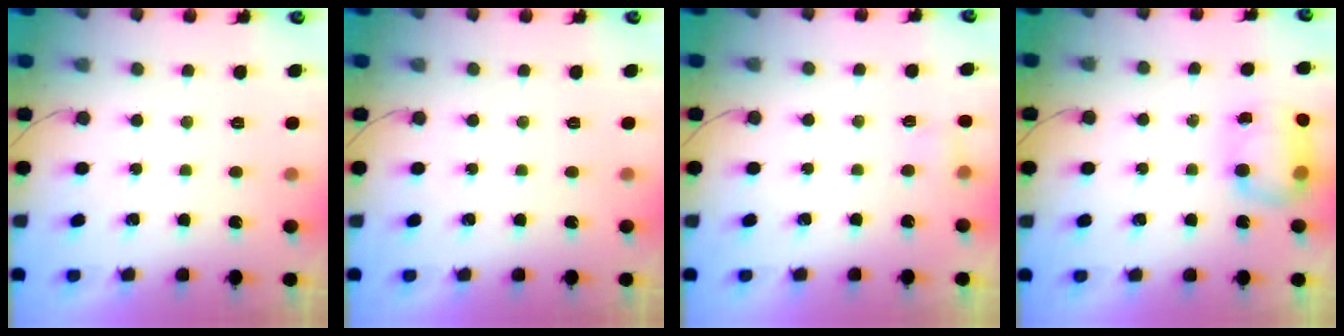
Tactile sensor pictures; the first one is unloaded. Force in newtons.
{"total": 0.0}
{"total": 2.6, "press": 2.5, "slide": 0.7}
{"total": 7.8, "press": 7.8, "slide": 0.6}